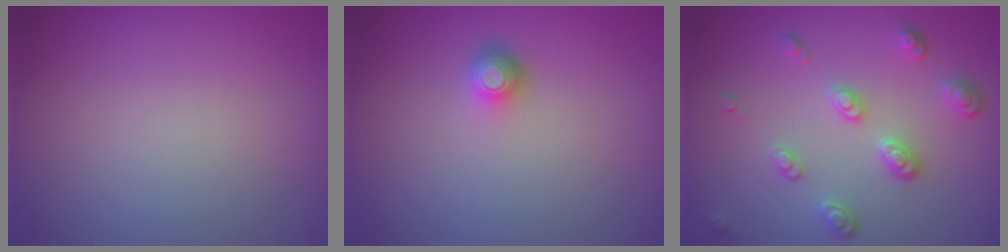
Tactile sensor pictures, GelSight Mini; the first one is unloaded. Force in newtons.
{"total": 1.7, "press": 1.3, "slide": 1.1}
{"total": 2.8, "press": 2.4, "slide": 1.4}